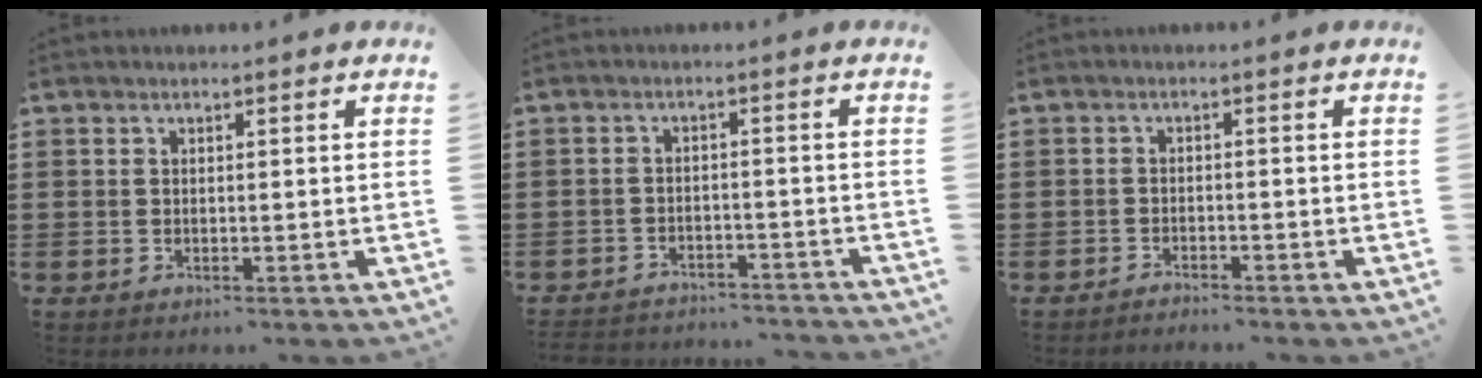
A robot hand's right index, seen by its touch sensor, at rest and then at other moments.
{"total": 3.1, "force": [-3.1, 0.3, 0.0], "torque": [-0.007, -0.001, -0.065]}
{"total": 1.7, "force": [-1.7, 0.0, -0.1], "torque": [-0.003, 0.003, -0.036]}